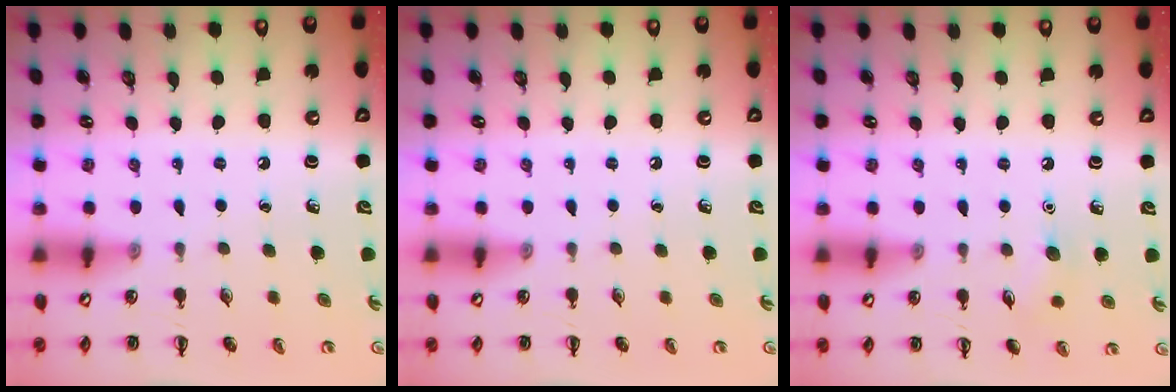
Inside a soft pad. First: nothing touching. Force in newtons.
{"total": 0.0}
{"total": 5.9, "press": 5.6, "slide": 1.7}